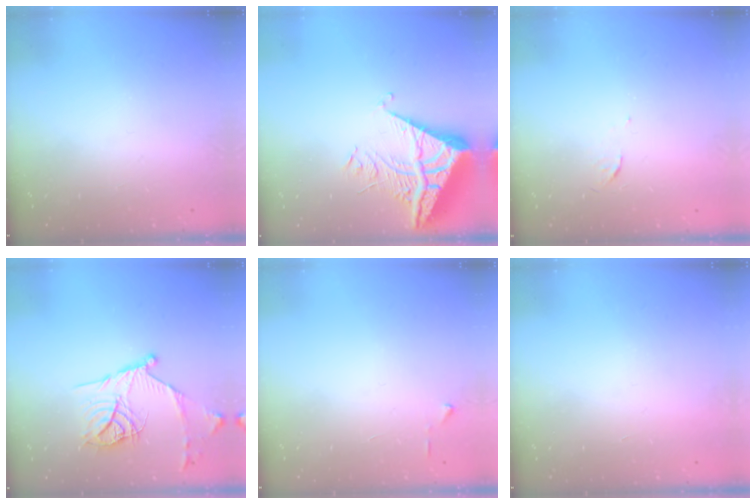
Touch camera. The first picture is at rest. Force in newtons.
{"total": 8.8, "press": 8.7, "slide": 0.8}
{"total": 3.3, "press": 3.3, "slide": 0.5}
{"total": 16.5, "press": 16.5, "slide": 1.6}
{"total": 3.0, "press": 2.9, "slide": 0.4}
{"total": 1.7, "press": 1.7, "slide": 0.1}